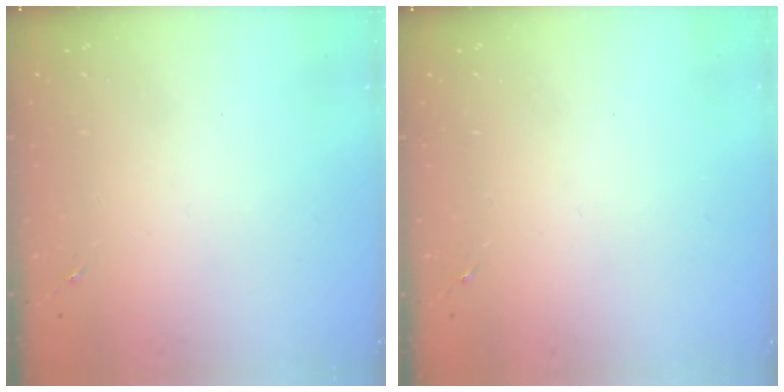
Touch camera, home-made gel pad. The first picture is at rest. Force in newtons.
{"total": 0.0}